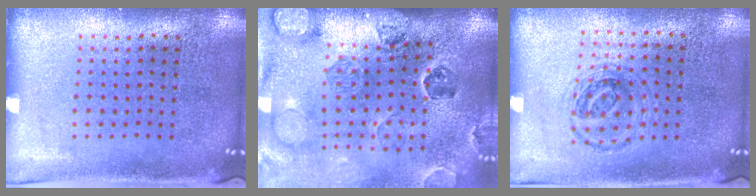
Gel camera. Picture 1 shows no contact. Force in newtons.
{"total": 2.9, "press": 2.7, "slide": 0.9}
{"total": 1.0, "press": 0.9, "slide": 0.1}